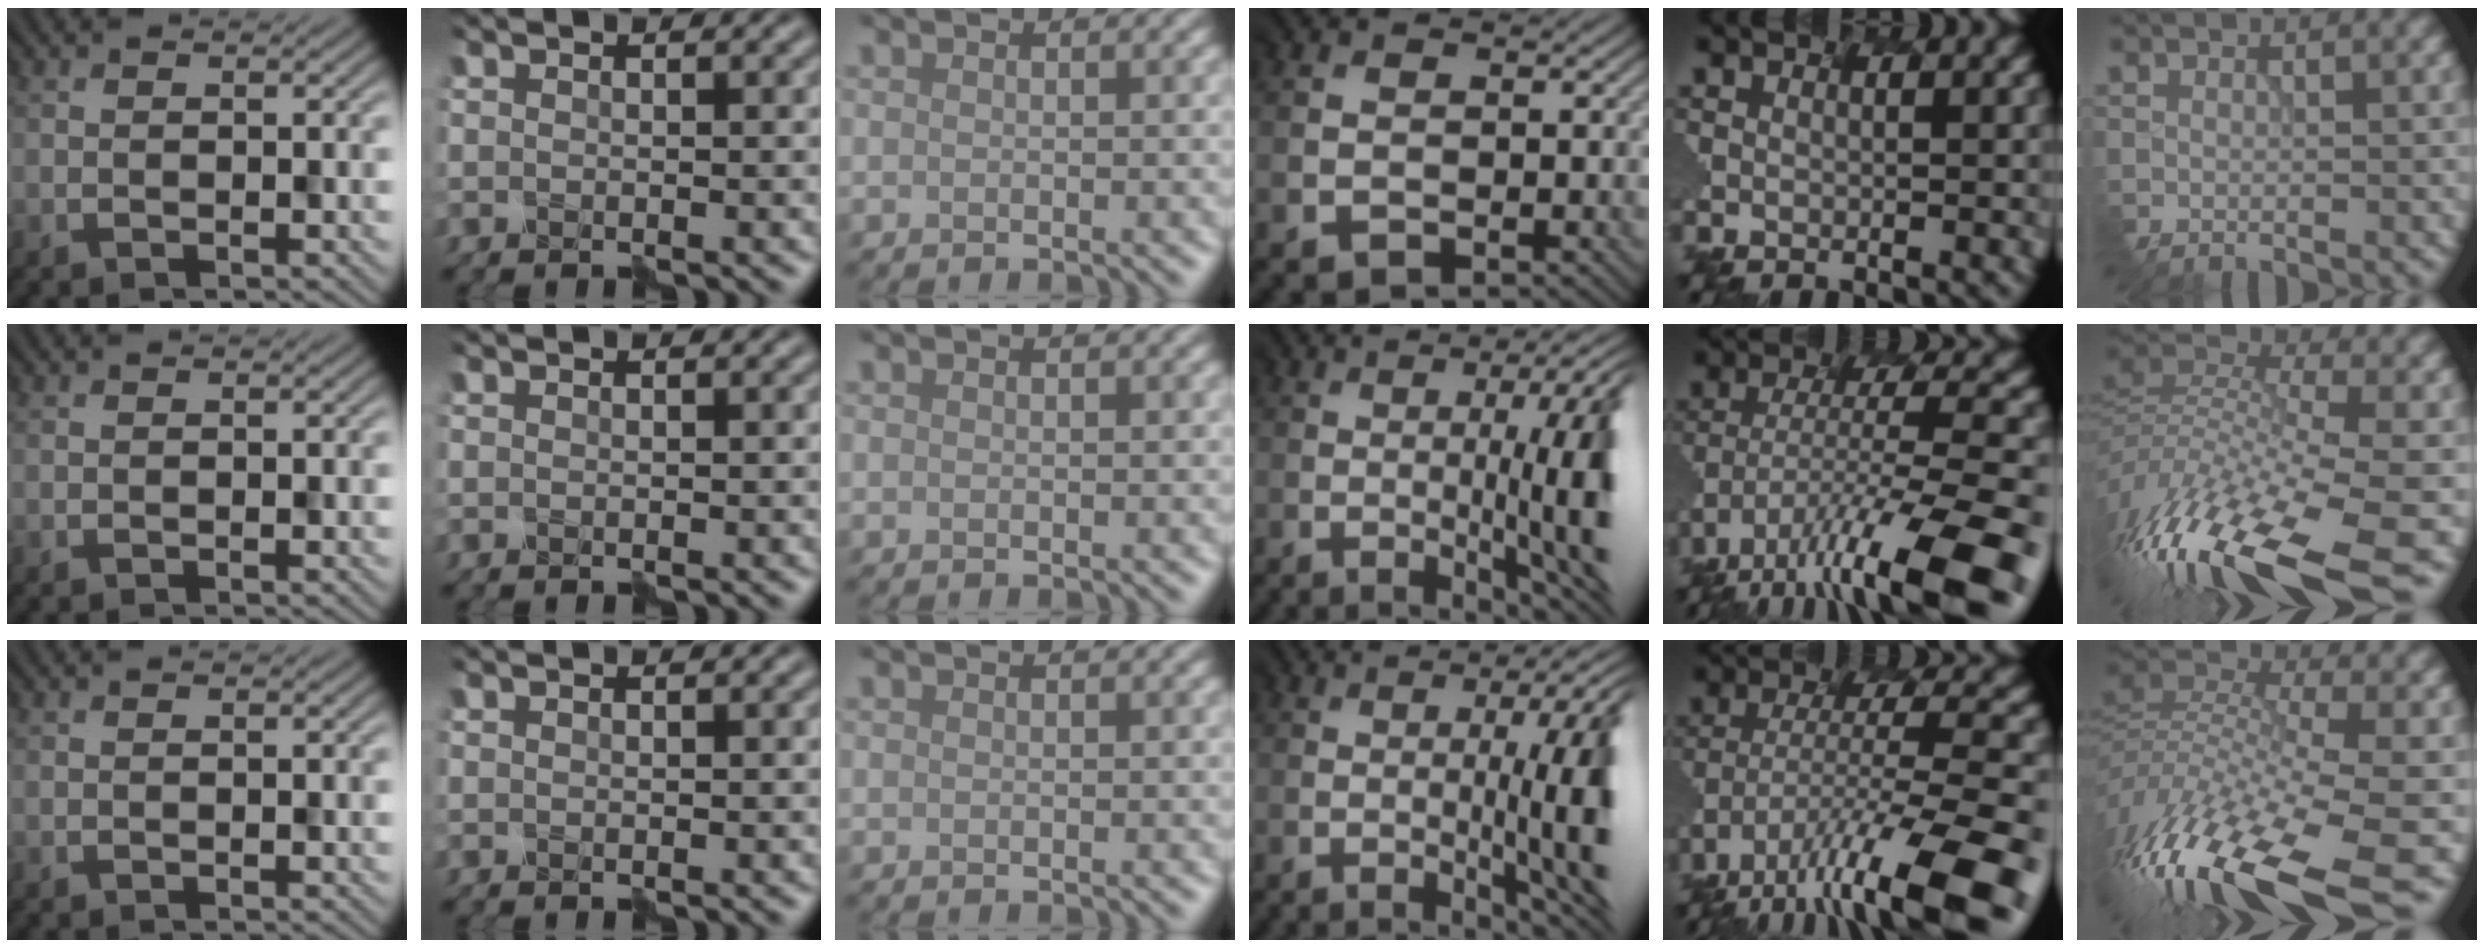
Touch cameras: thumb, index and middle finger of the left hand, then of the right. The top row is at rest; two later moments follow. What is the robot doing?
{"motion": "shake", "object": "plastic piggy bank"}